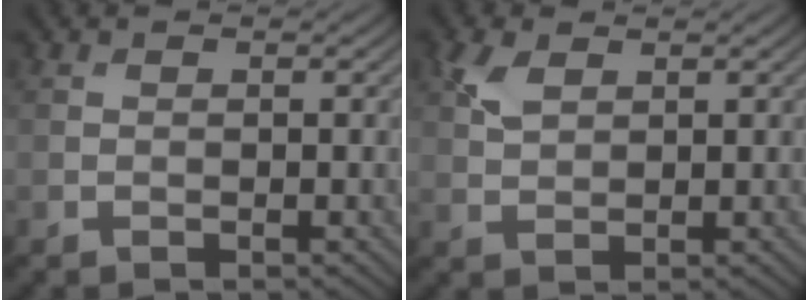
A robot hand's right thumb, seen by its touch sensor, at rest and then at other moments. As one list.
[{"total": 3.2, "force": [1.7, 1.8, 2.0], "torque": [-0.055, 0.004, 0.035]}]